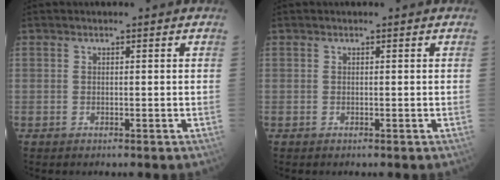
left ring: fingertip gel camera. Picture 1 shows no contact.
{"total": 0.0}